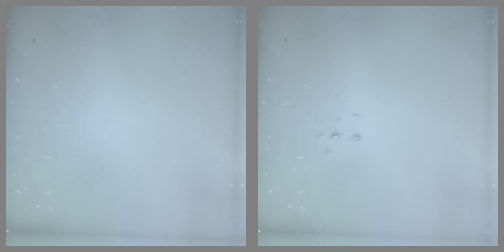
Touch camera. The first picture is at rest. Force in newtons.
{"total": 3.4, "press": 3.3, "slide": 0.8}